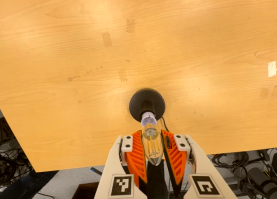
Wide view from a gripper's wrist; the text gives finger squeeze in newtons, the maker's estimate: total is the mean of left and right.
{"total": 15.3, "left": 16.2, "right": 14.4}